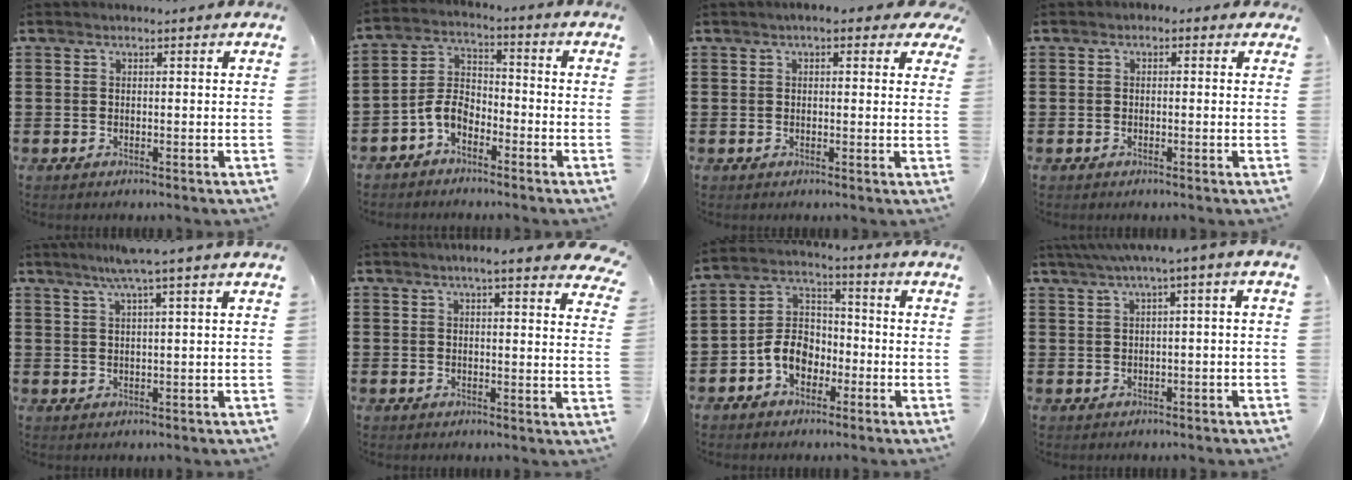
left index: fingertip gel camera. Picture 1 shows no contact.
{"total": 5.5, "force": [-3.8, 2.9, 2.8], "torque": [-0.079, 0.005, -0.084]}
{"total": 2.4, "force": [1.6, 1.0, 1.4], "torque": [-0.026, 0.003, 0.026]}
{"total": 0.9, "force": [-0.5, 0.7, 0.3], "torque": [-0.008, 0.005, -0.012]}
{"total": 4.3, "force": [2.6, -0.6, 3.3], "torque": [-0.070, 0.003, 0.043]}
{"total": 4.7, "force": [3.8, 0.1, 2.7], "torque": [-0.048, -0.012, 0.064]}
{"total": 6.9, "force": [-3.2, 5.1, 3.4], "torque": [-0.094, 0.010, -0.068]}
{"total": 2.6, "force": [-0.3, 0.0, 2.6], "torque": [-0.046, -0.003, -0.008]}